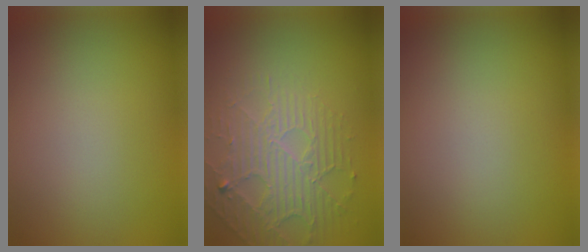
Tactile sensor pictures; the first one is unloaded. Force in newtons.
{"total": 4.7, "press": 3.5, "slide": 3.1}
{"total": 0.0}